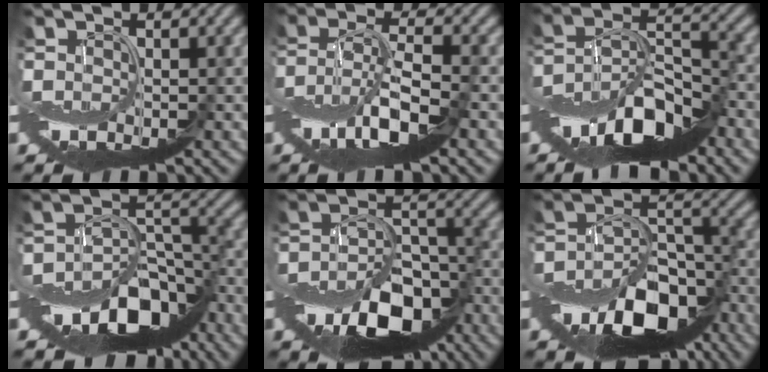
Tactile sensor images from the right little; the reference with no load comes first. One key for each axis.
{"total": 6.4, "fx": -3.0, "fy": 2.1, "fz": 5.3, "tx": -0.105, "ty": 0.007, "tz": -0.065}
{"total": 10.8, "fx": -6.9, "fy": 3.9, "fz": 7.3, "tx": -0.125, "ty": 0.007, "tz": -0.134}
{"total": 10.4, "fx": -7.4, "fy": 4.7, "fz": 5.5, "tx": -0.081, "ty": -0.001, "tz": -0.121}
{"total": 9.9, "fx": -5.9, "fy": 5.2, "fz": 6.1, "tx": -0.100, "ty": -0.008, "tz": -0.092}
{"total": 11.0, "fx": -6.8, "fy": 5.6, "fz": 6.6, "tx": -0.110, "ty": -0.004, "tz": -0.111}